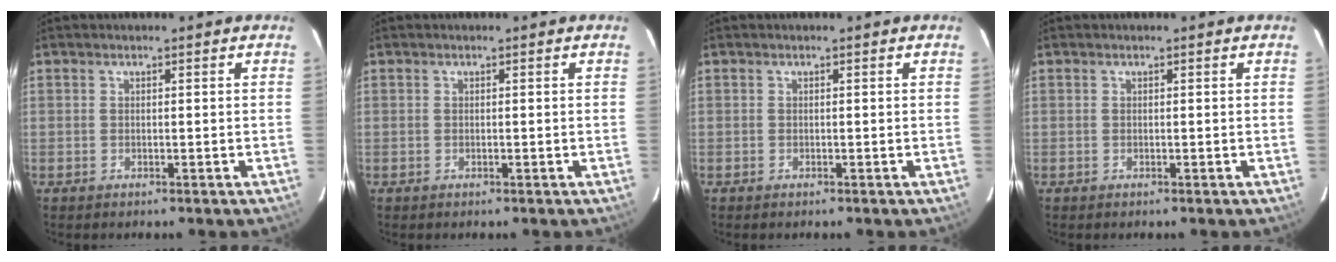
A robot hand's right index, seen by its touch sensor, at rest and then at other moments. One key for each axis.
{"total": 0.0}
{"total": 0.0}
{"total": 0.0}